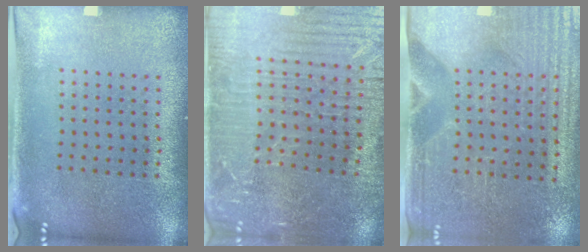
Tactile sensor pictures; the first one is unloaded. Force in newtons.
{"total": 3.7, "press": 3.6, "slide": 0.8}
{"total": 3.4, "press": 3.2, "slide": 1.2}